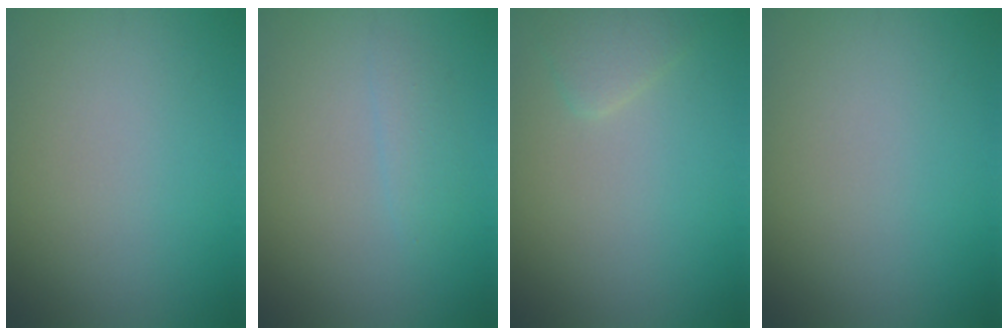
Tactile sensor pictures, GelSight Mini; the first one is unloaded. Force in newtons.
{"total": 1.2, "press": 1.2, "slide": 0.1}
{"total": 1.6, "press": 1.6, "slide": 0.2}
{"total": 0.0}